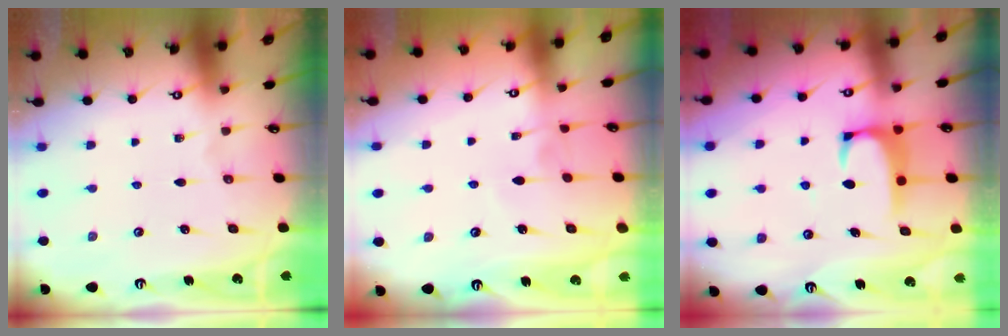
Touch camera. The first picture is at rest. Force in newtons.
{"total": 3.9, "press": 3.9, "slide": 0.1}
{"total": 1.9, "press": 1.9, "slide": 0.3}